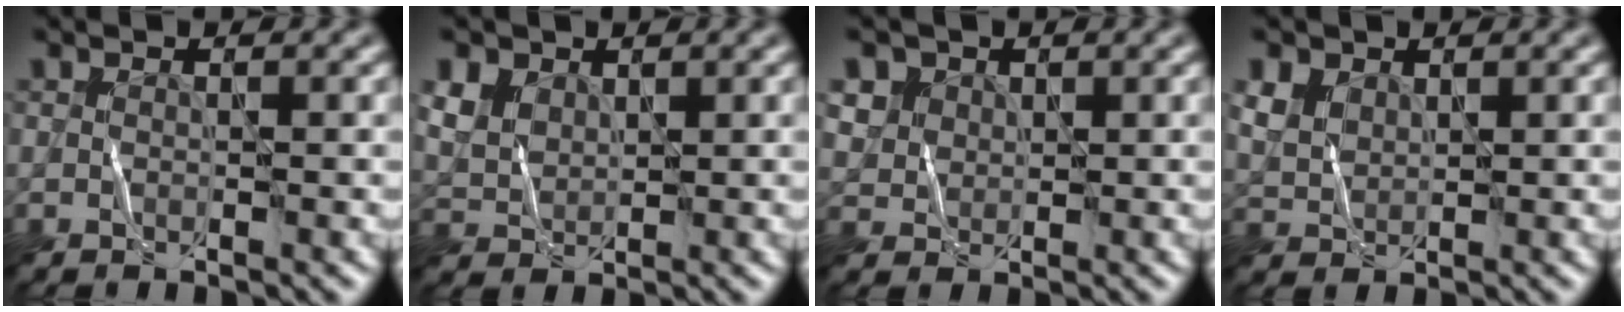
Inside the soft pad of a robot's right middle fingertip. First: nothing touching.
{"total": 3.1, "force": [1.9, 2.3, 1.0], "torque": [-0.039, 0.010, 0.032]}
{"total": 2.6, "force": [1.6, 2.0, 0.2], "torque": [-0.020, 0.001, 0.033]}
{"total": 2.4, "force": [1.5, 1.7, 0.6], "torque": [-0.029, 0.005, 0.032]}